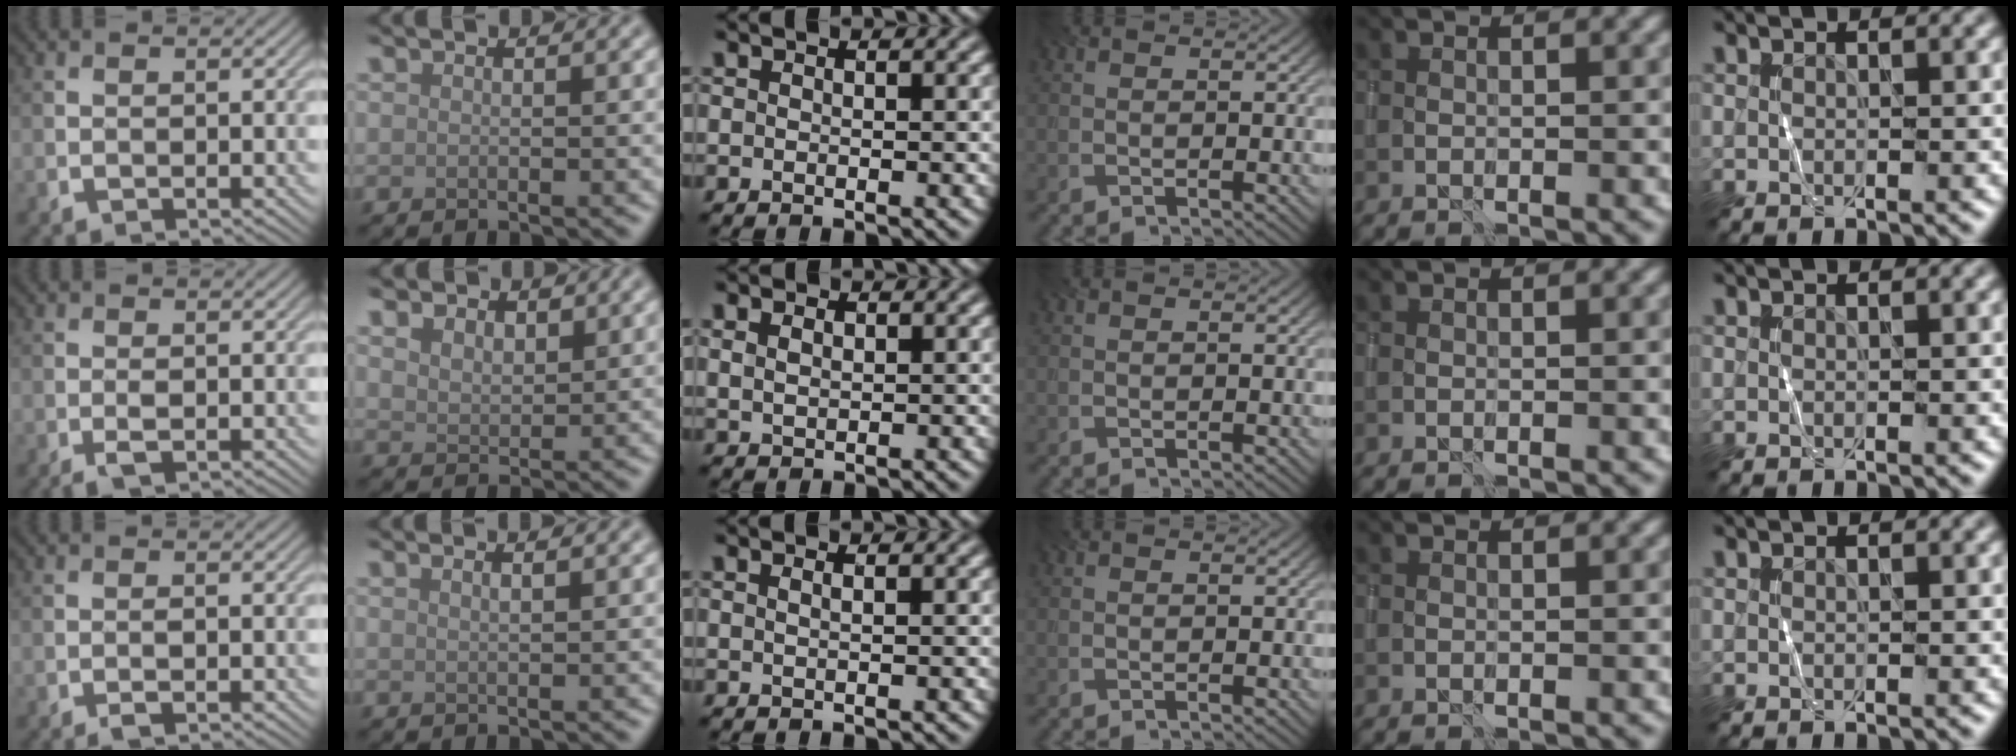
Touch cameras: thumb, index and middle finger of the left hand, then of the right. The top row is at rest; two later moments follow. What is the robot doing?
{"motion": "wrap", "object": "sponge"}